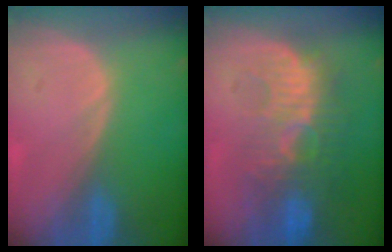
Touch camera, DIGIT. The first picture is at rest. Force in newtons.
{"total": 10.1, "press": 9.3, "slide": 4.0}